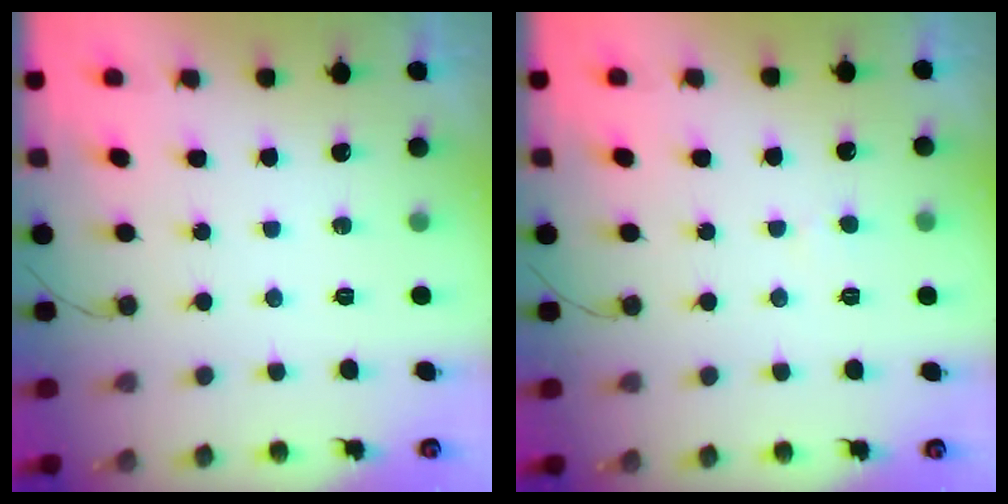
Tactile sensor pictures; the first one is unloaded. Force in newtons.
{"total": 2.6, "press": 2.6, "slide": 0.2}